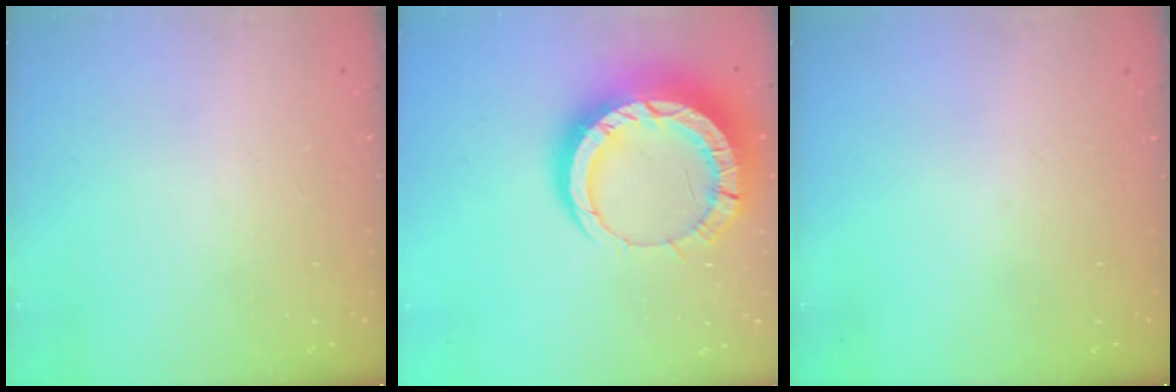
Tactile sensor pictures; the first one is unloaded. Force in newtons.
{"total": 18.7, "press": 18.6, "slide": 1.9}
{"total": 0.0}